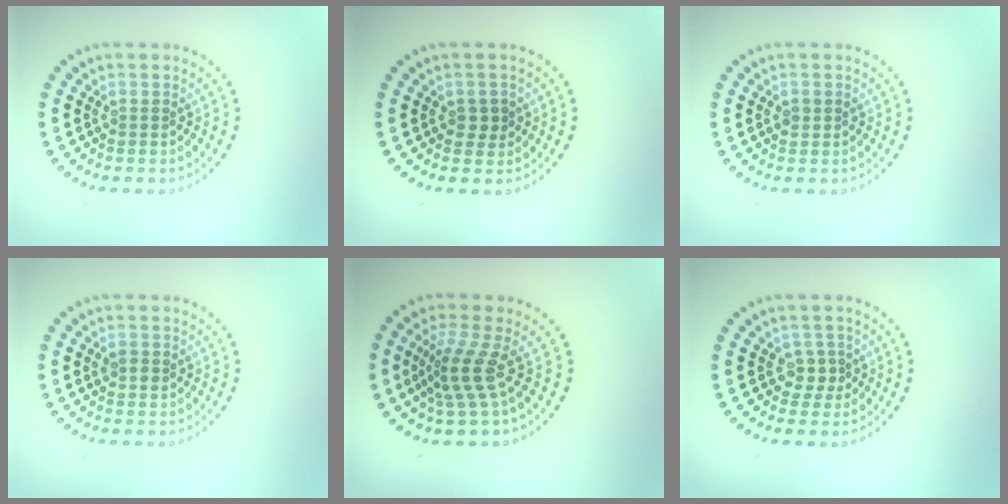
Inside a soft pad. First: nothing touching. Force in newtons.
{"total": 1.5, "press": 1.4, "slide": 0.4}
{"total": 0.9, "press": 0.9, "slide": 0.1}
{"total": 1.0, "press": 1.0, "slide": 0.1}
{"total": 3.2, "press": 2.2, "slide": 2.3}
{"total": 1.6, "press": 1.2, "slide": 1.0}